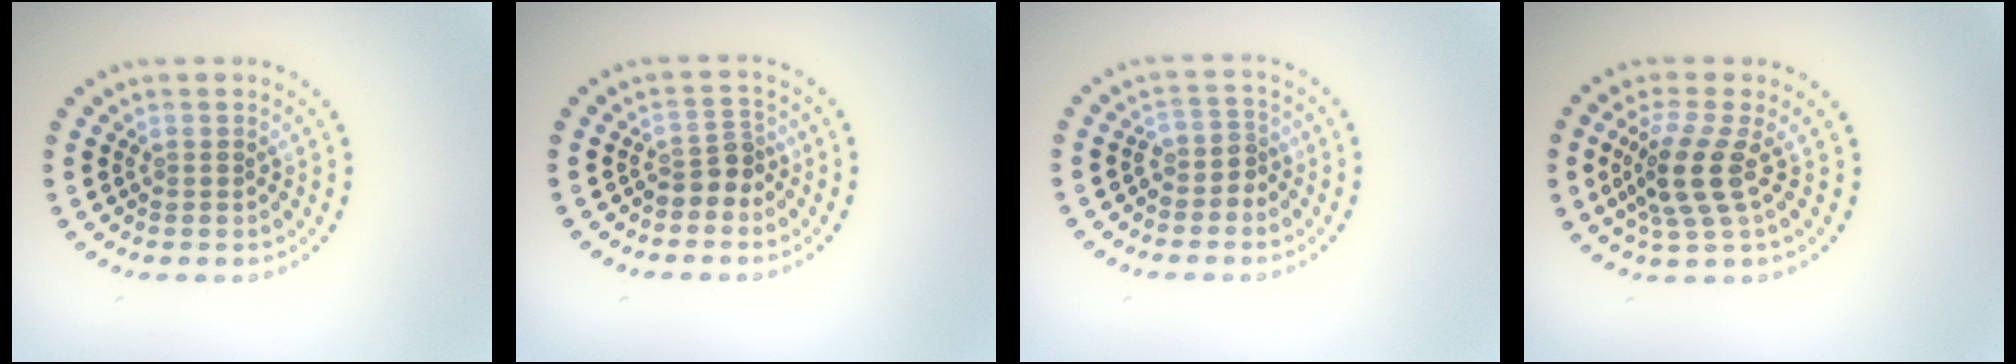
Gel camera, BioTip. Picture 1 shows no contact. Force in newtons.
{"total": 2.2, "press": 1.7, "slide": 1.4}
{"total": 2.0, "press": 1.5, "slide": 1.2}
{"total": 3.9, "press": 3.1, "slide": 2.5}